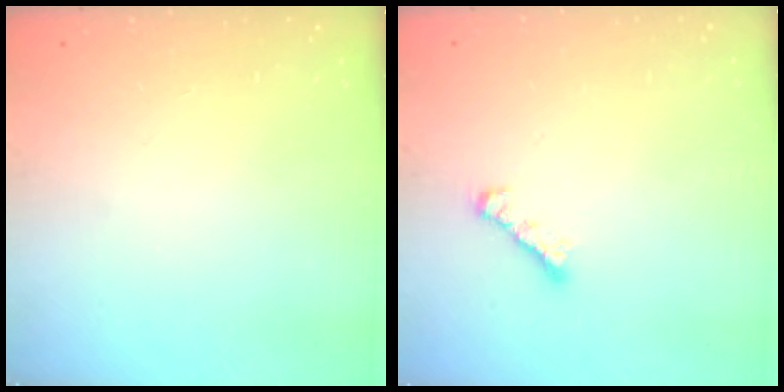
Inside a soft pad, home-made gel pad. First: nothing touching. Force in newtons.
{"total": 1.9, "press": 1.8, "slide": 0.6}